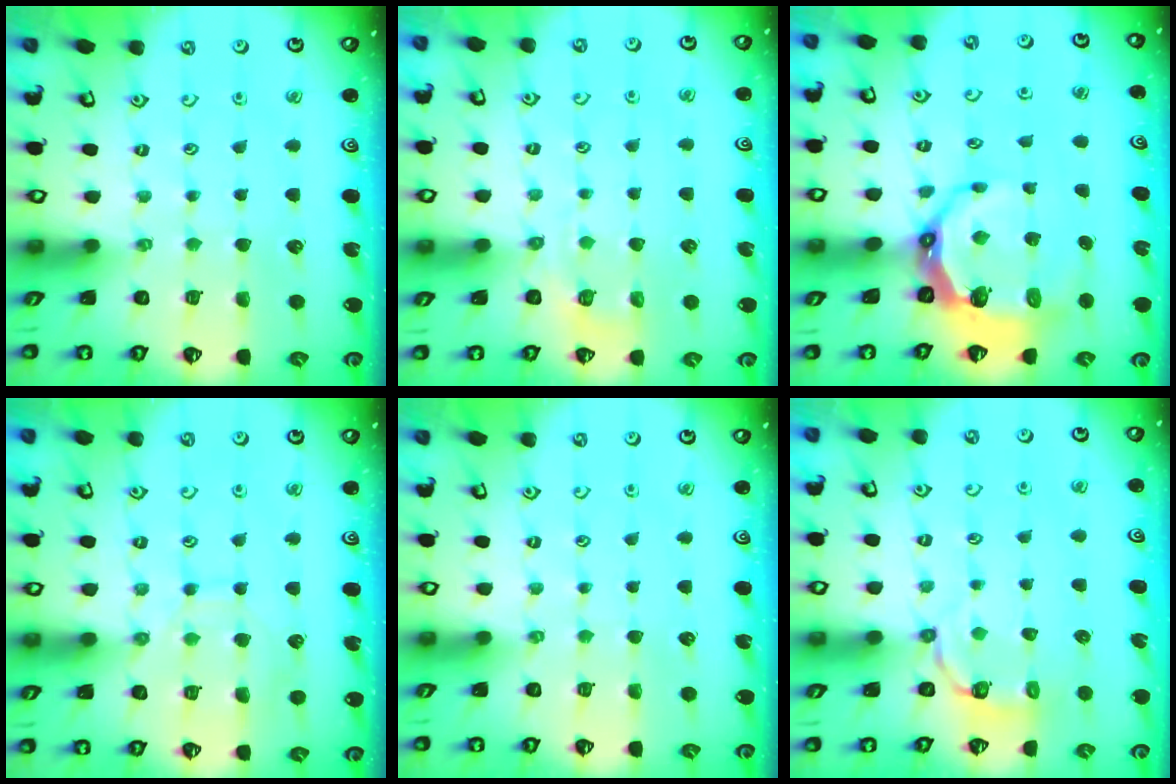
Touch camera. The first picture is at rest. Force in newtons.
{"total": 3.8, "press": 3.3, "slide": 1.8}
{"total": 8.2, "press": 7.2, "slide": 3.8}
{"total": 8.9, "press": 8.9, "slide": 0.7}
{"total": 0.0}
{"total": 4.2, "press": 2.9, "slide": 3.0}